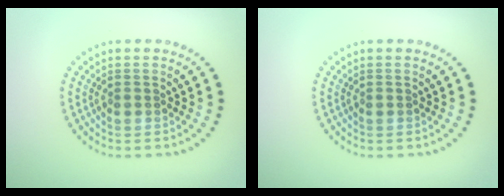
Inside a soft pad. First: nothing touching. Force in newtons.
{"total": 0.0}